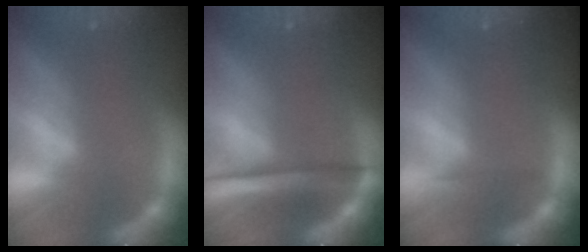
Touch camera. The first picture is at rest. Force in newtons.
{"total": 5.0}
{"total": 1.4}